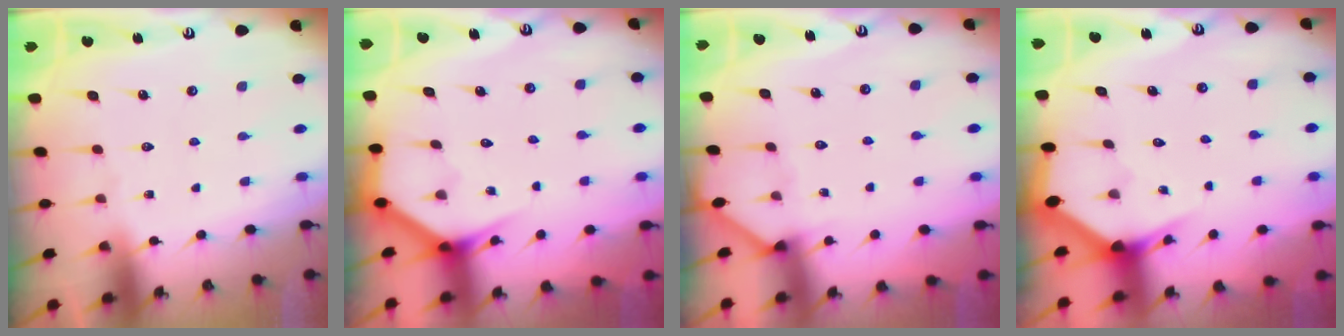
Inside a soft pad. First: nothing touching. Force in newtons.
{"total": 3.5, "press": 3.5, "slide": 0.3}
{"total": 2.2, "press": 2.2, "slide": 0.3}
{"total": 3.1, "press": 3.1, "slide": 0.1}